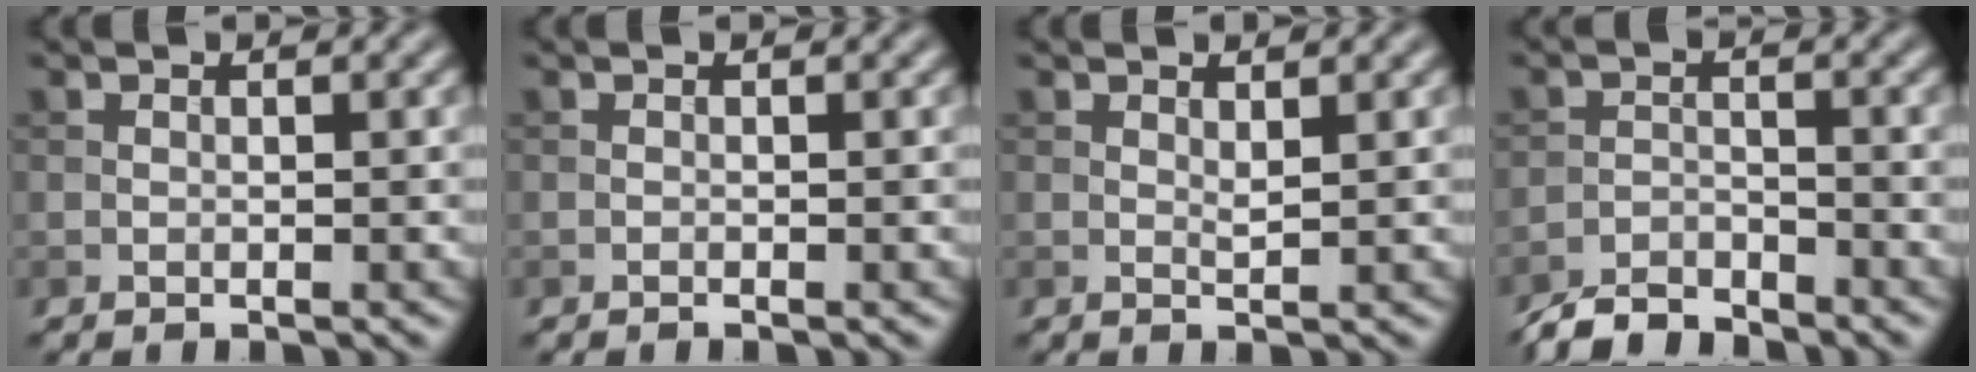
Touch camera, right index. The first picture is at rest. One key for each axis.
{"total": 0.0}
{"total": 0.8, "fx": 0.5, "fy": 0.1, "fz": 0.5, "tx": -0.014, "ty": -0.003, "tz": 0.011}
{"total": 3.9, "fx": -3.7, "fy": 0.9, "fz": 1.0, "tx": -0.018, "ty": -0.003, "tz": -0.077}